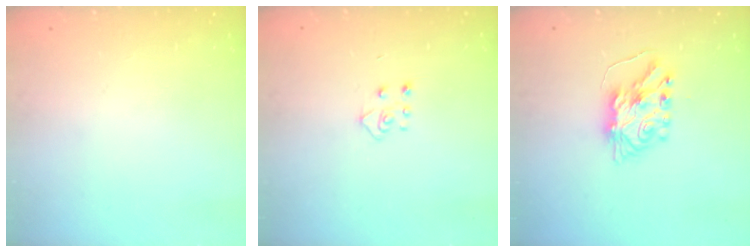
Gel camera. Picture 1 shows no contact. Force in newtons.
{"total": 5.5, "press": 5.5, "slide": 0.5}
{"total": 7.8, "press": 7.7, "slide": 0.6}